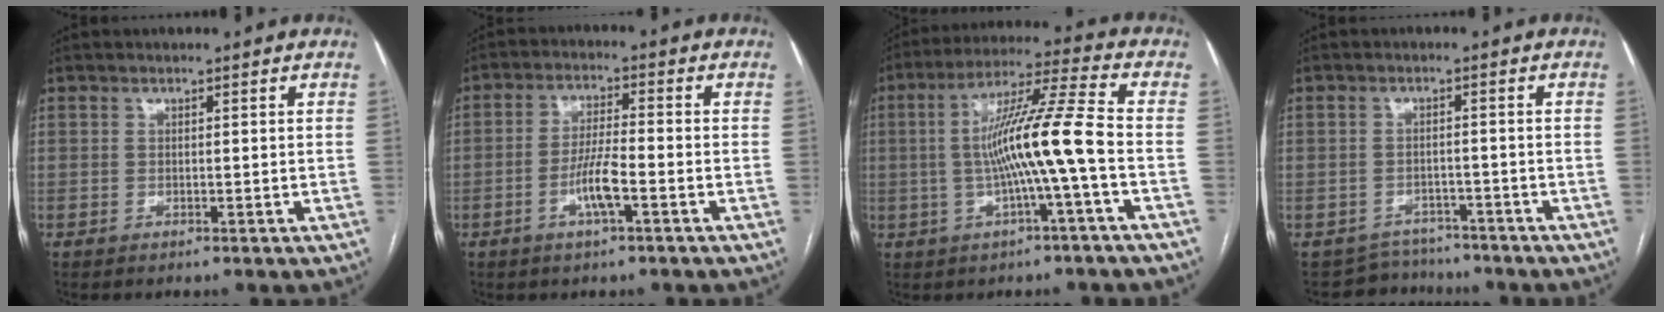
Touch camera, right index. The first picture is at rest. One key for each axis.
{"total": 5.8, "fx": -2.3, "fy": 0.7, "fz": 5.3, "tx": -0.108, "ty": 0.001, "tz": -0.043}
{"total": 11.9, "fx": -1.6, "fy": -0.8, "fz": 11.7, "tx": -0.213, "ty": 0.017, "tz": -0.031}
{"total": 4.6, "fx": -4.0, "fy": 1.8, "fz": -1.4, "tx": 0.022, "ty": 0.018, "tz": -0.060}